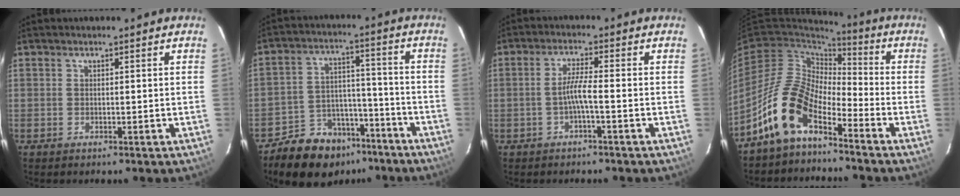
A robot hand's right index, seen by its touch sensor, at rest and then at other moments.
{"total": 14.6, "force": [-10.7, 8.9, 4.7], "torque": [-0.108, 0.039, -0.149]}
{"total": 3.3, "force": [-1.4, -0.3, 3.0], "torque": [-0.063, 0.005, -0.027]}
{"total": 12.3, "force": [-7.9, 5.5, 7.7], "torque": [-0.149, 0.018, -0.164]}